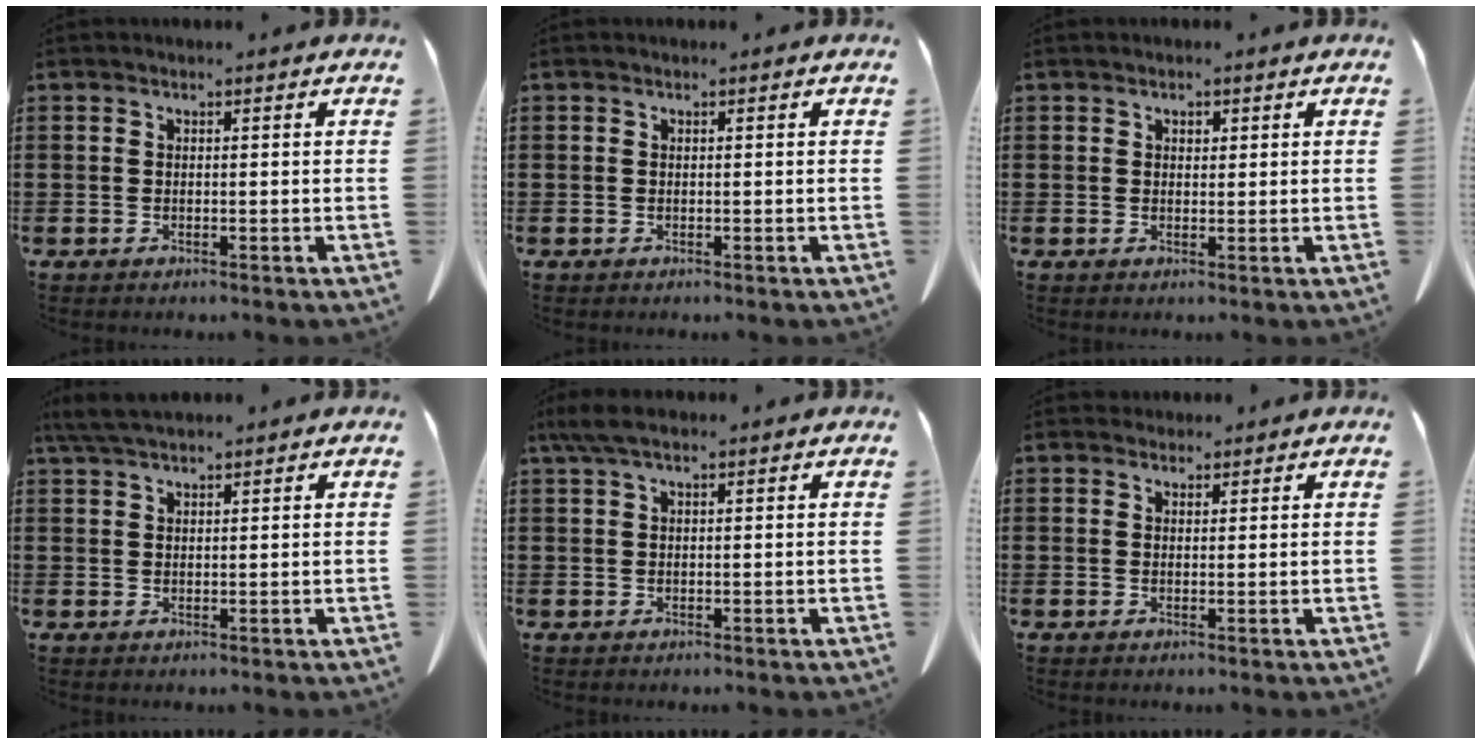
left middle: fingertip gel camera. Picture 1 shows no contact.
{"total": 0.0}
{"total": 1.1, "force": [0.8, 0.7, 0.4], "torque": [-0.001, -0.001, 0.013]}
{"total": 3.7, "force": [2.9, 0.6, 2.1], "torque": [-0.049, 0.000, 0.056]}
{"total": 2.8, "force": [1.5, 0.6, 2.2], "torque": [-0.046, 0.003, 0.028]}
{"total": 1.5, "force": [1.3, 0.8, 0.1], "torque": [0.003, 0.000, 0.025]}